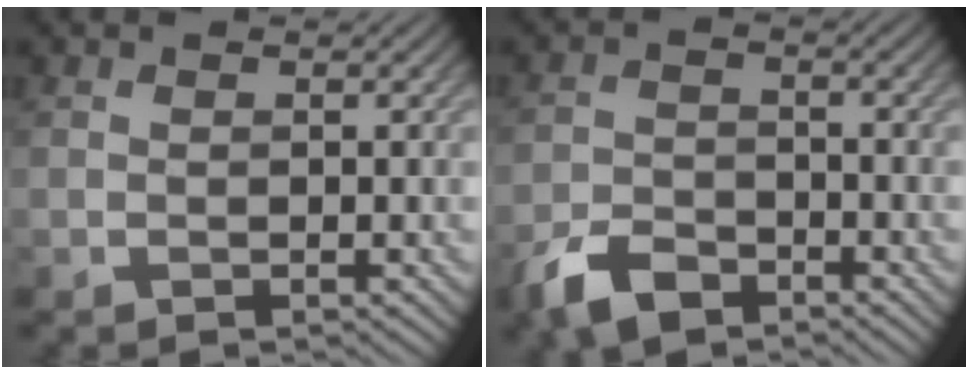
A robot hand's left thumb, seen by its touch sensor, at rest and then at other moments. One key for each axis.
{"total": 5.5, "fx": -4.1, "fy": 2.6, "fz": 2.7, "tx": -0.057, "ty": -0.005, "tz": -0.086}